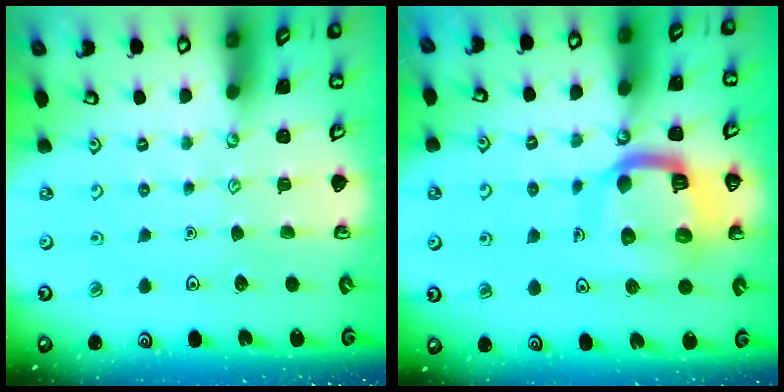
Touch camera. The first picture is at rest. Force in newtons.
{"total": 13.5, "press": 13.4, "slide": 1.6}